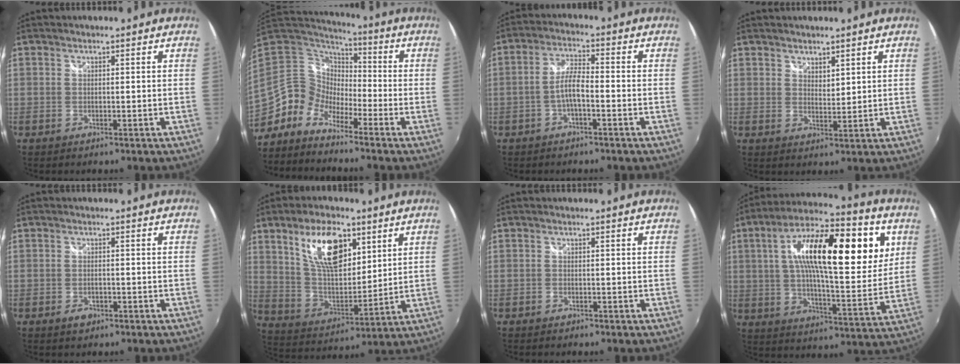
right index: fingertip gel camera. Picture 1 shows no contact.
{"total": 8.1, "force": [-3.8, 6.6, 2.9], "torque": [-0.046, 0.031, -0.100]}
{"total": 4.4, "force": [-1.9, 1.0, 3.9], "torque": [-0.080, 0.011, -0.037]}
{"total": 2.6, "force": [2.0, 1.3, 1.0], "torque": [-0.011, -0.002, 0.035]}
{"total": 2.2, "force": [-1.3, 1.3, 1.1], "torque": [-0.021, -0.002, -0.020]}
{"total": 15.7, "force": [7.9, 7.3, 11.5], "torque": [-0.204, 0.010, 0.154]}
{"total": 1.0, "force": [-0.9, 0.5, 0.1], "torque": [-0.005, 0.000, -0.015]}
{"total": 24.8, "force": [7.7, 8.2, 22.1], "torque": [-0.374, 0.027, 0.107]}